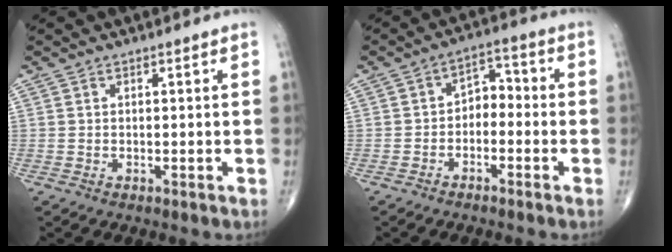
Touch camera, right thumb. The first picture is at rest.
{"total": 5.2, "force": [-1.6, 3.6, 3.4], "torque": [-0.032, 0.037, -0.040]}